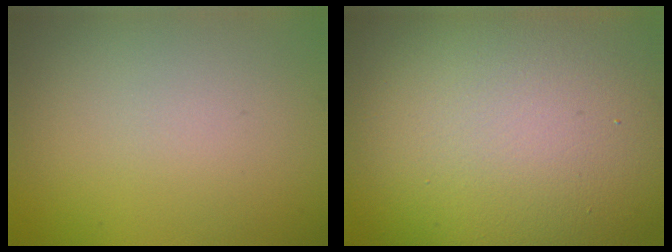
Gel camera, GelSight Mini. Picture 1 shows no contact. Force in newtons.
{"total": 19.8, "press": 19.7, "slide": 1.2}